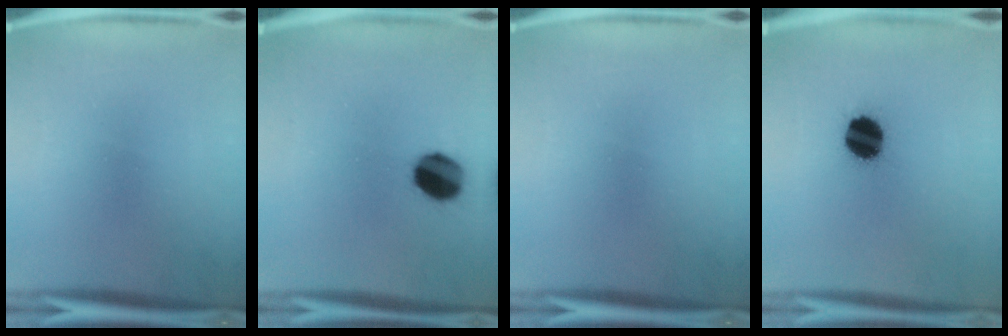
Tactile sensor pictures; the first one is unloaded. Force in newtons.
{"total": 11.0}
{"total": 0.0}
{"total": 12.0}